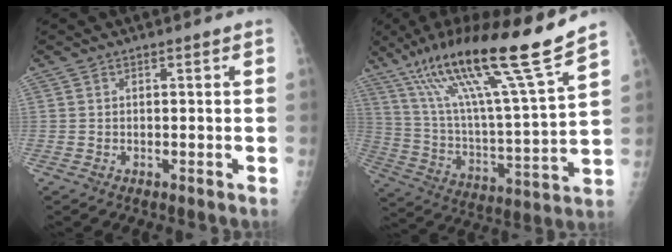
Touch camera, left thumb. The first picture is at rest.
{"total": 23.5, "force": [16.2, 0.7, 17.0], "torque": [-0.274, -0.059, 0.287]}